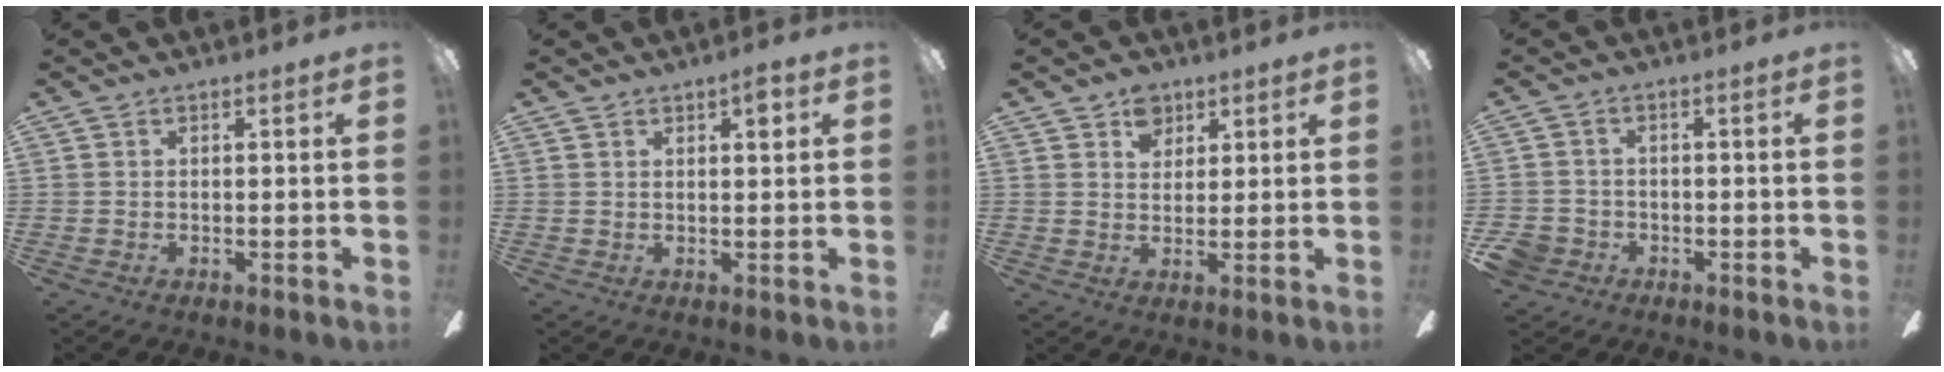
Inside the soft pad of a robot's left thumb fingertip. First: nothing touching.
{"total": 3.1, "force": [1.7, 1.0, 2.4], "torque": [-0.025, -0.006, 0.023]}
{"total": 5.8, "force": [3.5, 4.1, 2.2], "torque": [-0.025, -0.004, 0.060]}
{"total": 4.3, "force": [-2.2, 3.5, 1.1], "torque": [-0.038, 0.009, -0.044]}